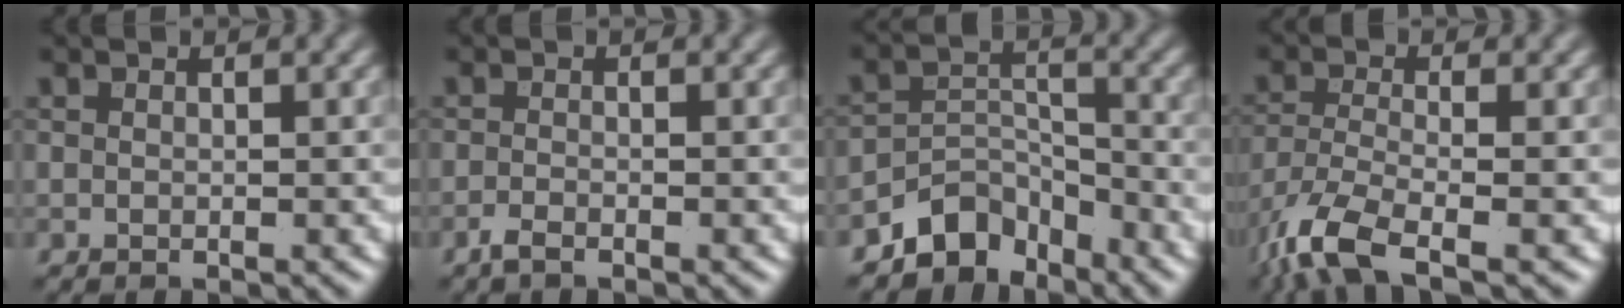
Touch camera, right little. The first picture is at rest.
{"total": 1.2, "force": [-0.9, 0.3, 0.7], "torque": [-0.016, 0.000, -0.020]}
{"total": 4.9, "force": [-4.0, 2.5, 1.3], "torque": [-0.006, 0.000, -0.077]}
{"total": 7.3, "force": [-4.8, 2.2, 5.0], "torque": [-0.112, -0.017, -0.105]}